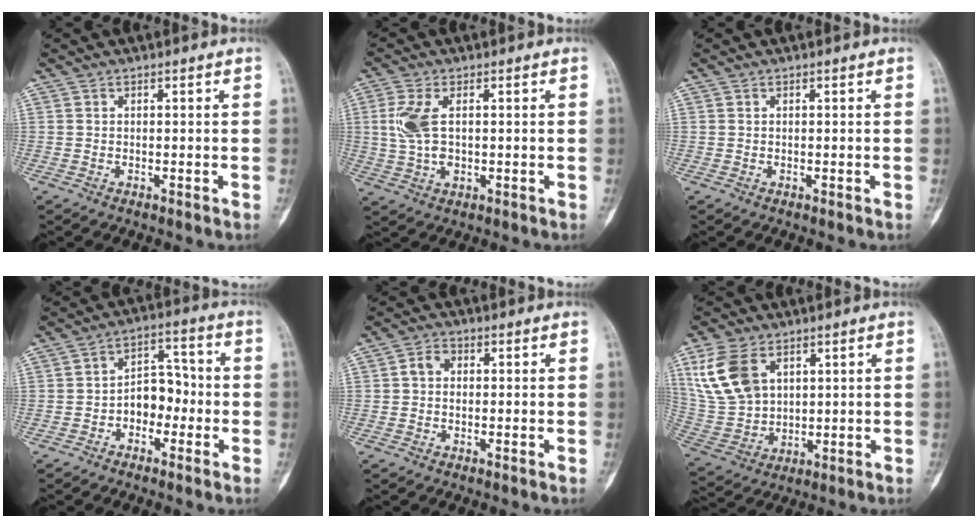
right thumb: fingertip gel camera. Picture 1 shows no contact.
{"total": 7.0, "force": [1.0, 3.8, 5.8], "torque": [-0.139, -0.001, 0.020]}
{"total": 0.0}
{"total": 7.5, "force": [-1.9, 5.3, 4.9], "torque": [-0.041, 0.039, -0.043]}
{"total": 2.8, "force": [0.3, 2.2, 1.8], "torque": [-0.028, 0.010, 0.000]}
{"total": 12.5, "force": [5.6, 7.9, 7.9], "torque": [-0.155, -0.013, 0.127]}